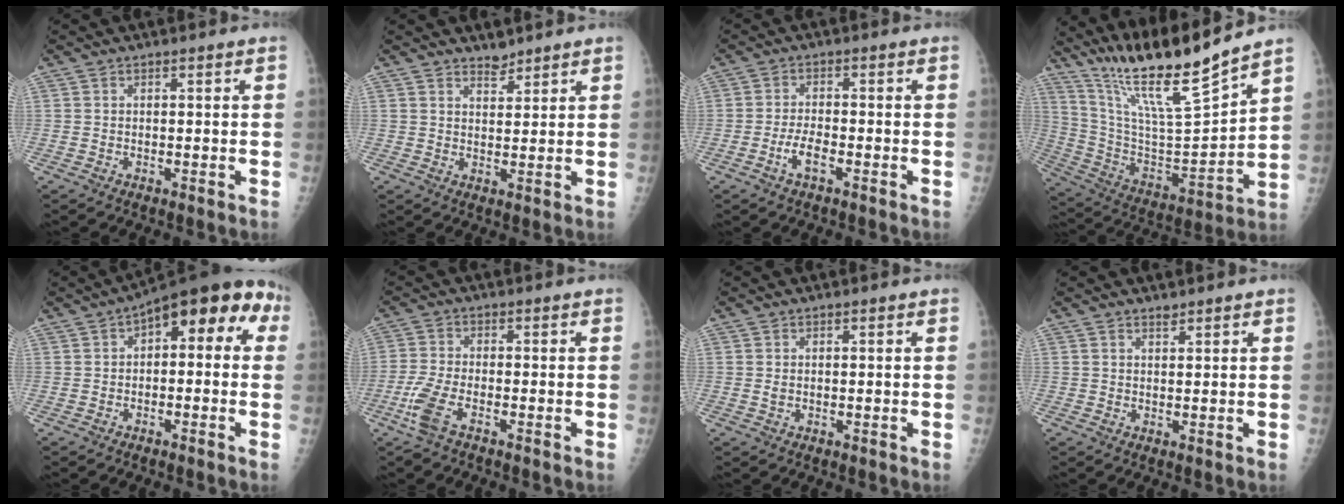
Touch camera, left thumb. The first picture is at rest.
{"total": 2.2, "force": [2.1, 0.9, 0.1], "torque": [0.013, -0.019, 0.033]}
{"total": 3.6, "force": [-2.0, 1.3, 2.8], "torque": [-0.058, 0.013, -0.038]}
{"total": 19.1, "force": [16.1, 0.1, 10.2], "torque": [-0.159, -0.091, 0.303]}
{"total": 12.9, "force": [2.9, 6.4, 10.8], "torque": [-0.101, 0.042, 0.025]}
{"total": 5.6, "force": [-3.2, 1.9, 4.2], "torque": [-0.111, 0.004, -0.068]}
{"total": 0.7, "force": [0.0, 0.4, 0.5], "torque": [-0.011, 0.000, 0.001]}
{"total": 0.7, "force": [0.7, 0.3, 0.0], "torque": [0.003, -0.007, 0.012]}